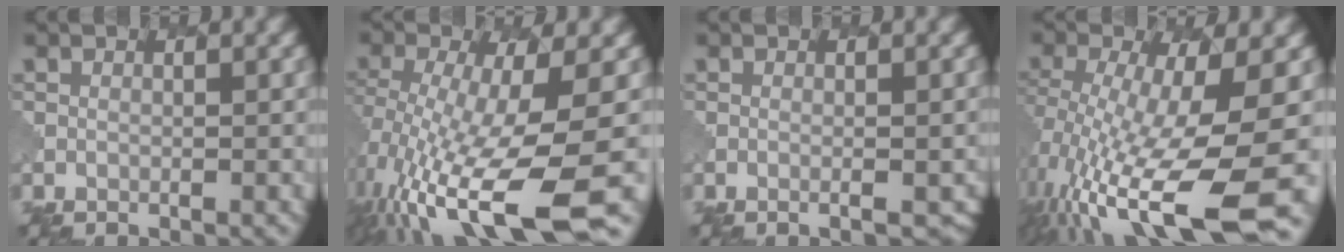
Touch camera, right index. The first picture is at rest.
{"total": 12.8, "force": [-4.4, 3.4, 11.5], "torque": [-0.229, -0.029, -0.059]}
{"total": 2.6, "force": [-0.9, 1.0, 2.2], "torque": [-0.010, 0.010, -0.008]}
{"total": 14.4, "force": [-4.4, 4.3, 13.0], "torque": [-0.241, -0.025, -0.063]}